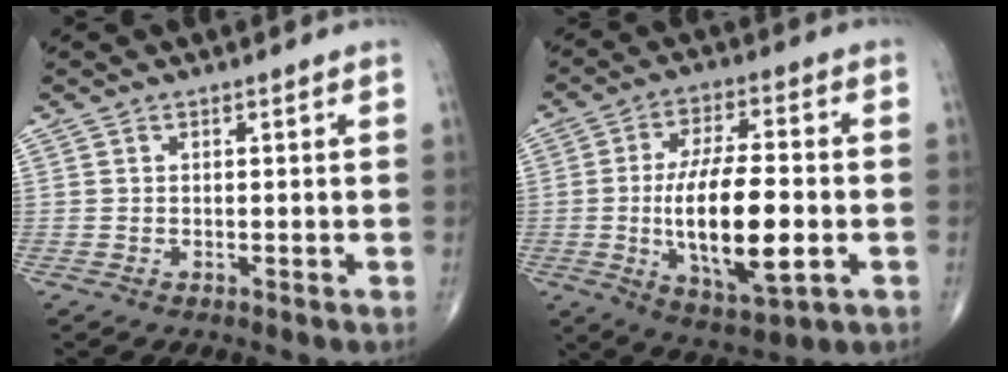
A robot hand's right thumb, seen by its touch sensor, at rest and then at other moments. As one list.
[{"total": 17.3, "force": [-3.0, 6.4, 15.8], "torque": [-0.271, 0.008, -0.044]}]